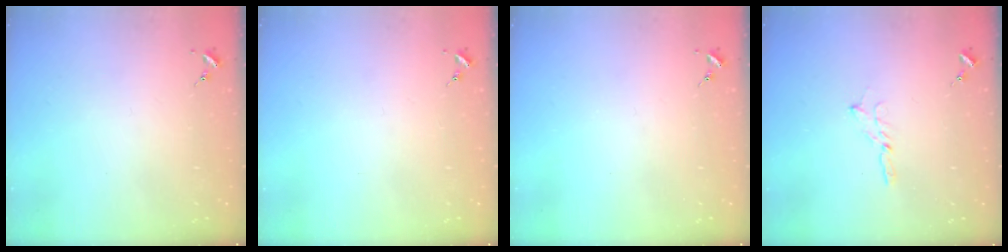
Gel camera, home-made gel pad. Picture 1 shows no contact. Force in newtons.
{"total": 0.0}
{"total": 0.0}
{"total": 1.8, "press": 1.7, "slide": 0.2}